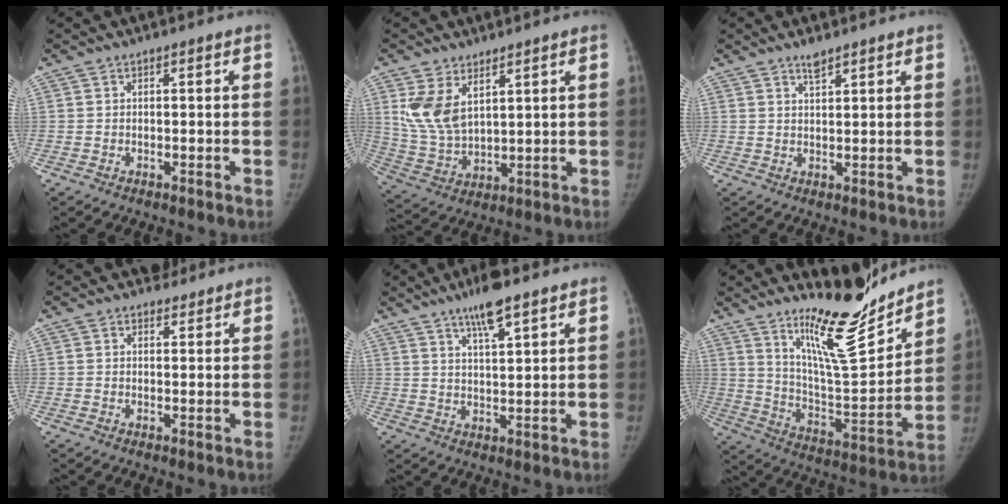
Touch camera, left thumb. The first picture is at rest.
{"total": 9.7, "force": [4.5, 5.6, 6.5], "torque": [-0.115, -0.019, 0.105]}
{"total": 2.4, "force": [1.9, 0.6, 1.3], "torque": [-0.017, -0.010, 0.036]}
{"total": 2.1, "force": [1.8, 1.1, -0.2], "torque": [0.017, -0.011, 0.021]}
{"total": 7.8, "force": [5.3, 1.7, 5.5], "torque": [-0.084, -0.026, 0.092]}
{"total": 17.2, "force": [14.0, 3.1, 9.6], "torque": [-0.118, -0.115, 0.242]}